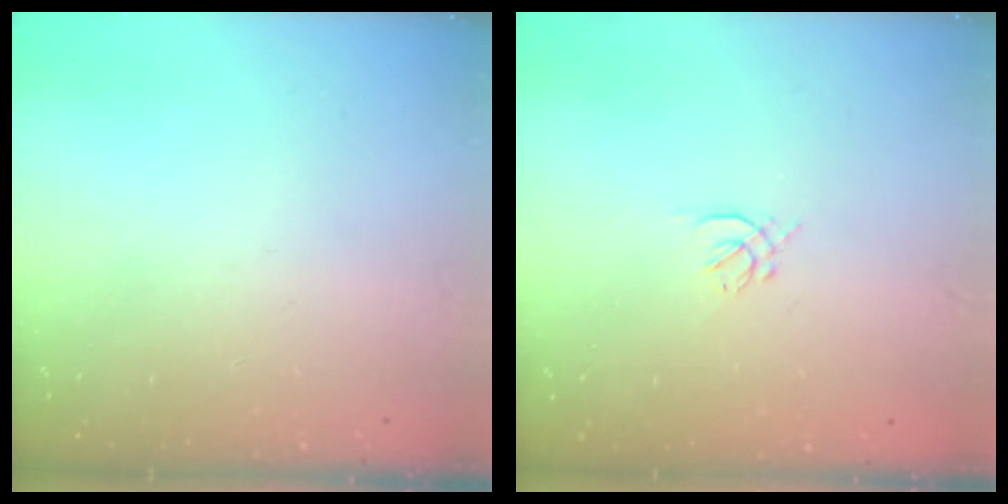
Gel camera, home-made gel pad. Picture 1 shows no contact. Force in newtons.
{"total": 1.0, "press": 0.9, "slide": 0.4}